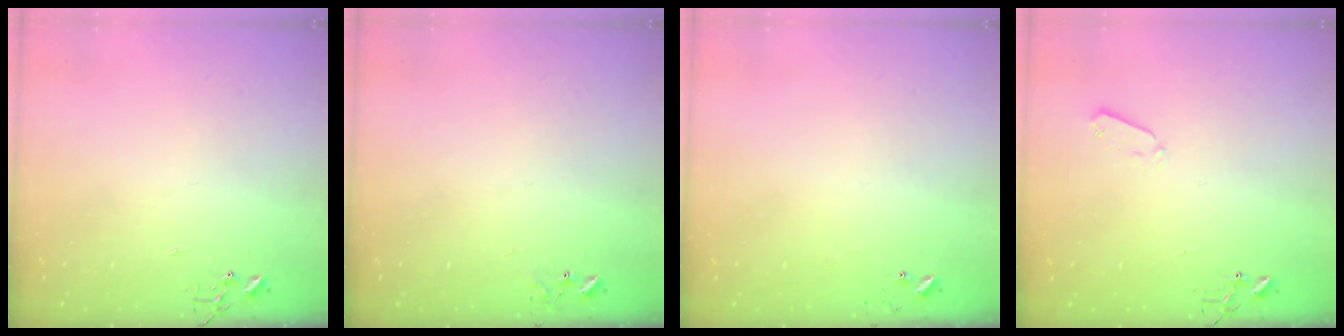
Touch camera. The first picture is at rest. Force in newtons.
{"total": 5.9, "press": 5.9, "slide": 0.5}
{"total": 4.7, "press": 4.7, "slide": 0.5}
{"total": 4.1, "press": 4.0, "slide": 0.8}